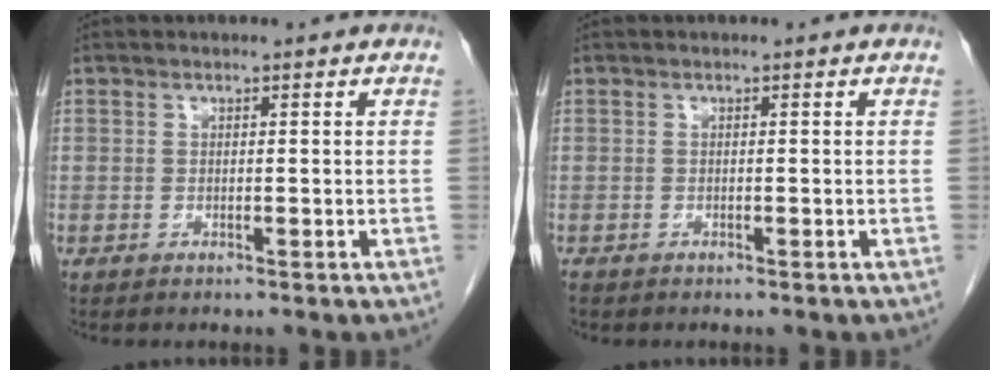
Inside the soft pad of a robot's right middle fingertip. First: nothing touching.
{"total": 0.9, "force": [-0.6, 0.5, 0.3], "torque": [-0.012, -0.001, -0.012]}